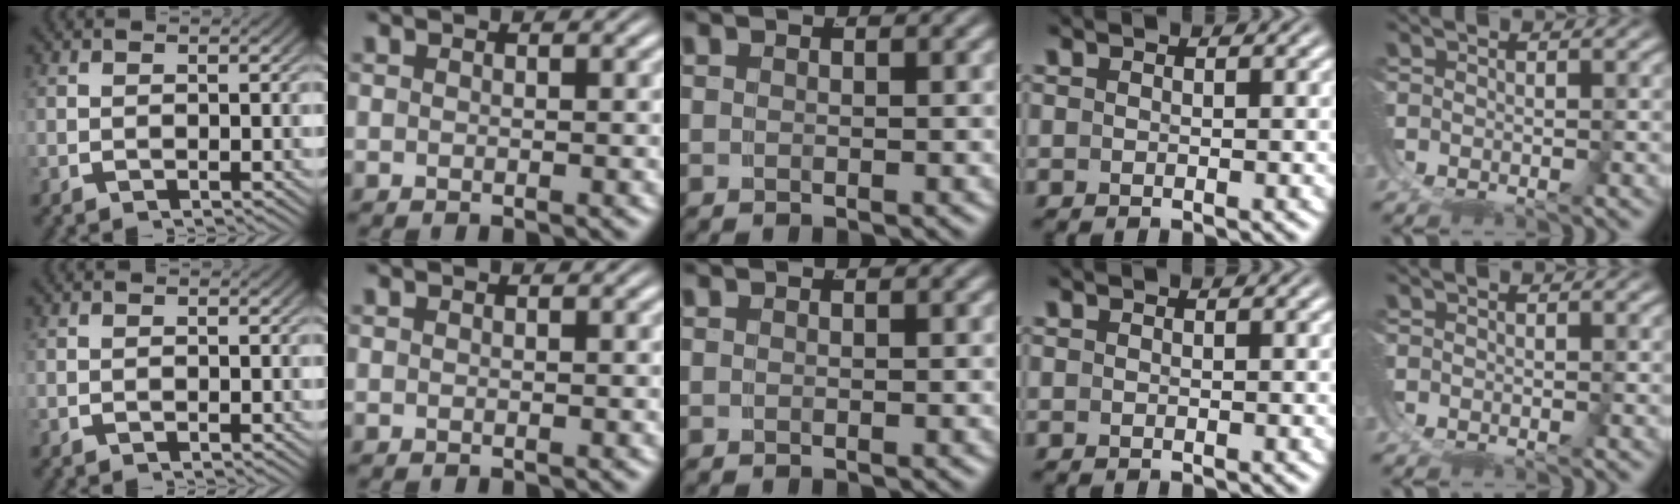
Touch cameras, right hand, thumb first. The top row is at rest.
{}